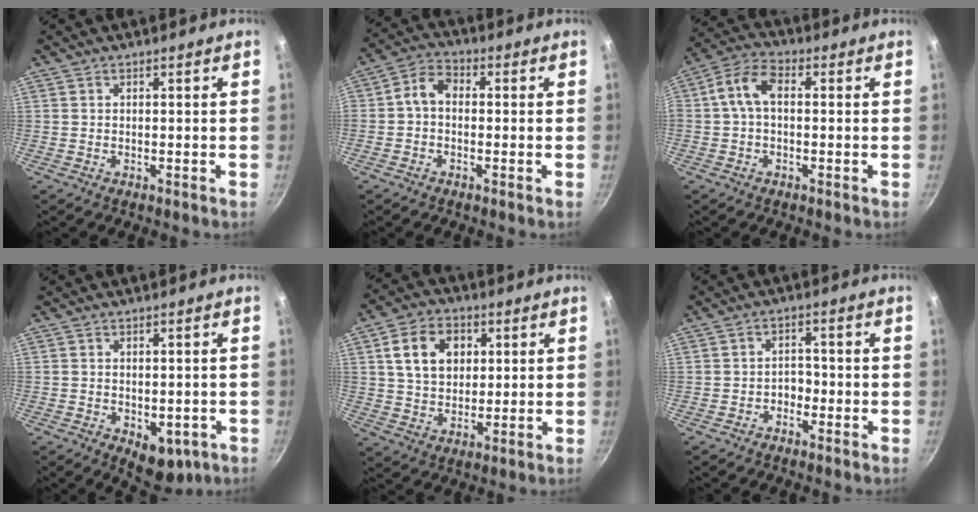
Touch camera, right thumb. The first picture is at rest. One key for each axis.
{"total": 5.3, "fx": -0.3, "fy": 4.0, "fz": 3.6, "tx": -0.058, "ty": 0.022, "tz": -0.022}
{"total": 7.3, "fx": 0.4, "fy": 4.4, "fz": 5.8, "tx": -0.113, "ty": 0.031, "tz": -0.005}
{"total": 7.0, "fx": -2.2, "fy": 4.4, "fz": 5.0, "tx": -0.040, "ty": 0.001, "tz": -0.018}
{"total": 11.5, "fx": 3.2, "fy": 8.5, "fz": 7.0, "tx": -0.098, "ty": 0.002, "tz": 0.052}
{"total": 2.6, "fx": -1.3, "fy": 1.9, "fz": 1.3, "tx": 0.001, "ty": 0.019, "tz": -0.024}